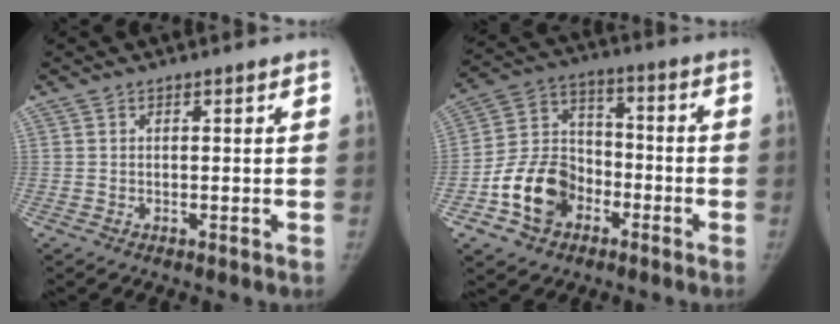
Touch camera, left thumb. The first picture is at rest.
{"total": 13.7, "force": [-5.7, 10.3, 6.8], "torque": [-0.094, 0.048, -0.106]}